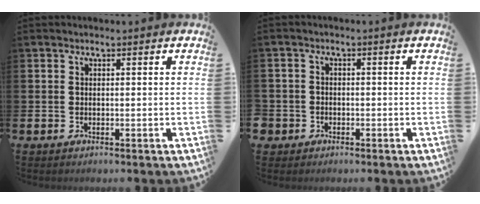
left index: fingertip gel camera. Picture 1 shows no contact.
{"total": 1.7, "force": [-1.0, 1.3, -0.1], "torque": [-0.001, 0.002, -0.025]}